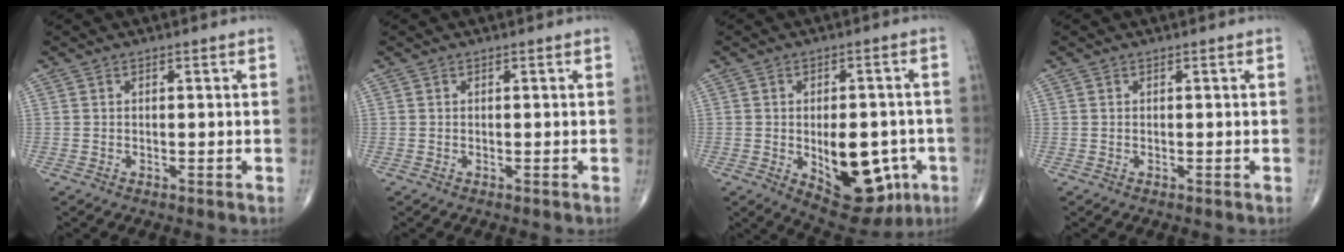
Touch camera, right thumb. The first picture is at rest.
{"total": 0.0}
{"total": 15.8, "force": [-4.1, 8.5, 12.6], "torque": [-0.138, 0.010, -0.033]}
{"total": 0.0}